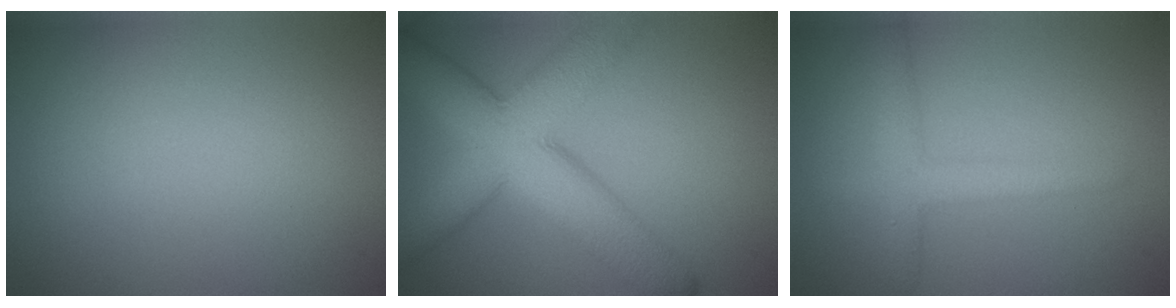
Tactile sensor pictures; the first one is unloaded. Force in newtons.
{"total": 9.7, "press": 9.7, "slide": 0.3}
{"total": 2.8, "press": 2.8, "slide": 0.1}